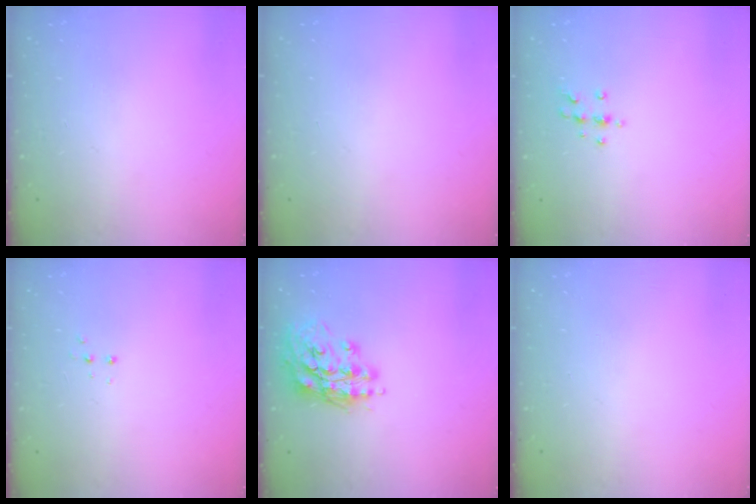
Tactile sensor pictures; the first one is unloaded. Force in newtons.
{"total": 0.0}
{"total": 7.5, "press": 7.4, "slide": 1.3}
{"total": 2.7, "press": 2.7, "slide": 0.5}
{"total": 14.9, "press": 14.9, "slide": 1.6}
{"total": 0.0}